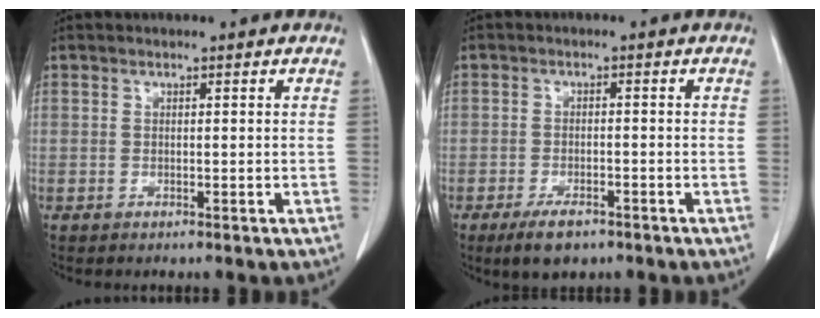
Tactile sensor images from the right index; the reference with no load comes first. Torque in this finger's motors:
{"motor_torque": [-0.55, 0.01, -0.19, -0.07]}